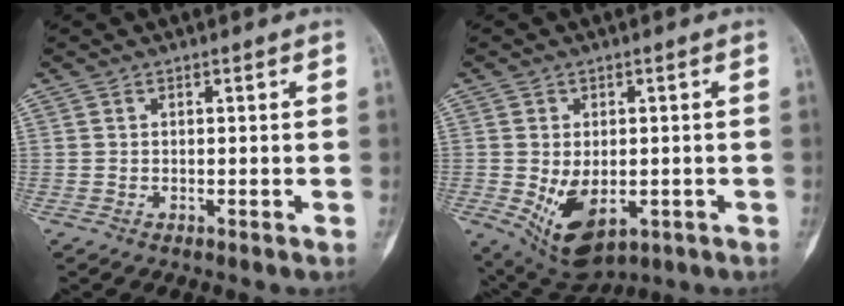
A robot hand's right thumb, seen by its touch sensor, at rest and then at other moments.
{"total": 10.2, "force": [-2.5, 6.2, 7.8], "torque": [-0.116, -0.004, -0.021]}